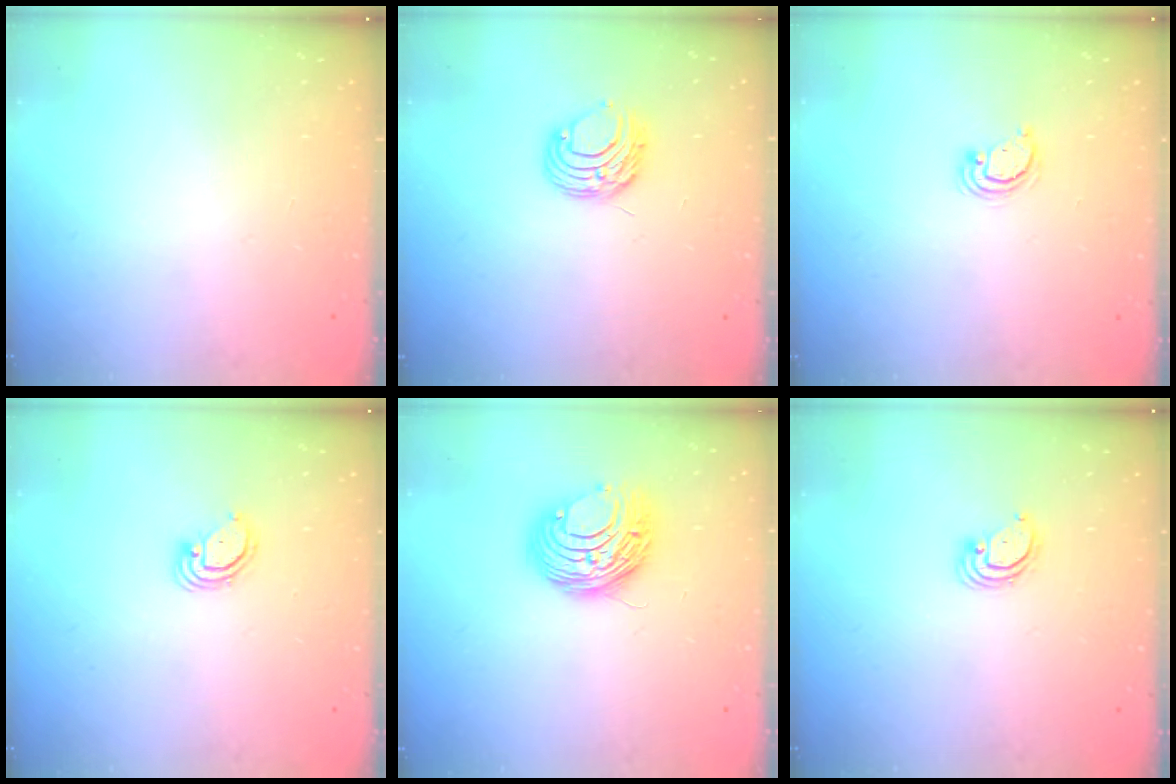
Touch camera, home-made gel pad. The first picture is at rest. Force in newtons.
{"total": 7.4, "press": 7.4, "slide": 0.7}
{"total": 3.0, "press": 3.0, "slide": 0.2}
{"total": 2.9, "press": 2.9, "slide": 0.2}
{"total": 10.0, "press": 10.0, "slide": 0.9}
{"total": 3.4, "press": 3.4, "slide": 0.1}